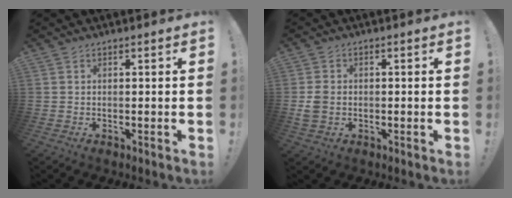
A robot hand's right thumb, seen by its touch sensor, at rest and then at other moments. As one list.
[{"total": 4.3, "force": [-0.8, 3.1, 2.8], "torque": [-0.056, 0.008, -0.012]}]